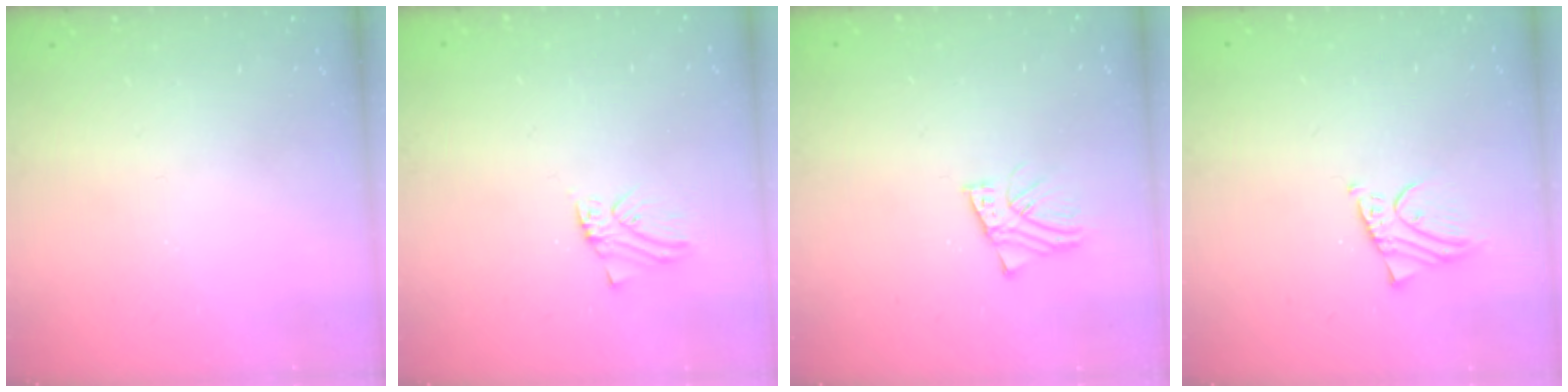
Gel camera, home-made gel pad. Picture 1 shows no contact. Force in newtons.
{"total": 0.9, "press": 0.9, "slide": 0.1}
{"total": 3.0, "press": 3.0, "slide": 0.2}
{"total": 2.9, "press": 2.9, "slide": 0.2}